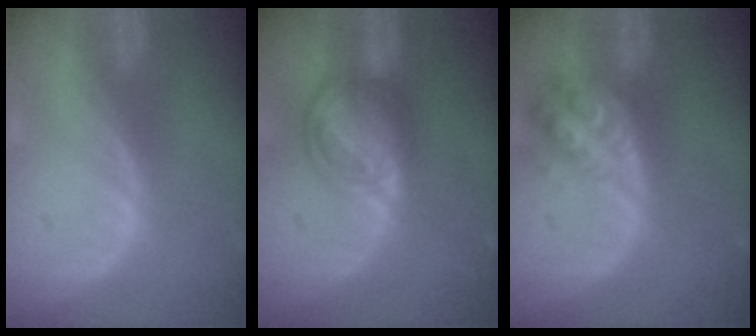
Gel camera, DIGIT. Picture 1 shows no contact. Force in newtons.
{"total": 8.1, "press": 6.9, "slide": 4.1}
{"total": 6.0, "press": 5.5, "slide": 2.3}